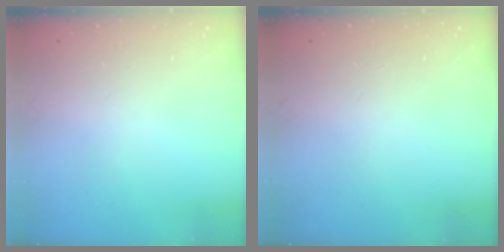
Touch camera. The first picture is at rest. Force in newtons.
{"total": 0.0}